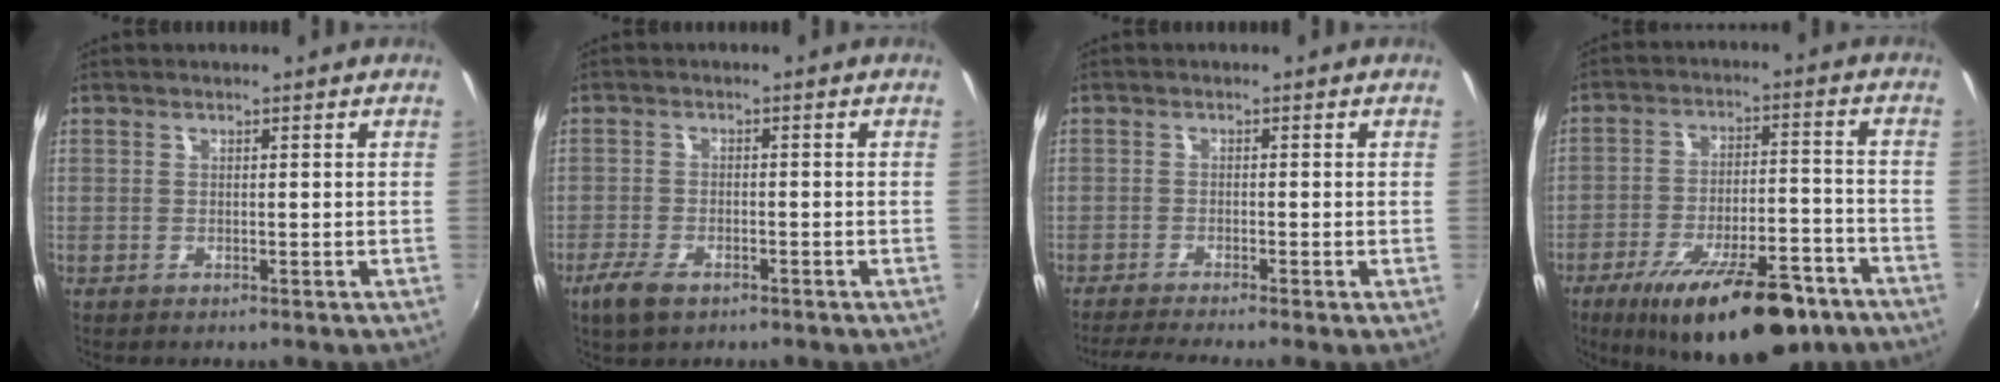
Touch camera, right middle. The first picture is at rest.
{"total": 5.3, "force": [-3.5, 2.3, 3.3], "torque": [-0.088, -0.011, -0.064]}
{"total": 5.1, "force": [-4.2, -1.0, 2.8], "torque": [-0.065, -0.016, -0.075]}
{"total": 21.3, "force": [-14.4, 7.0, 14.1], "torque": [-0.230, -0.021, -0.203]}